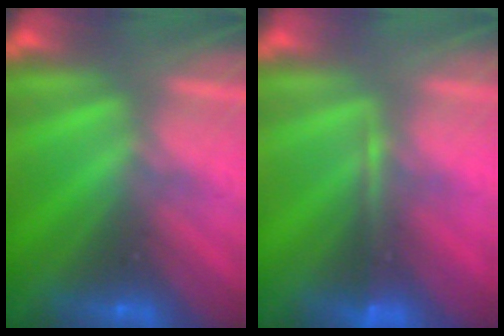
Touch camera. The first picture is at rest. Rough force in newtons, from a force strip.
{"total": 1.6}